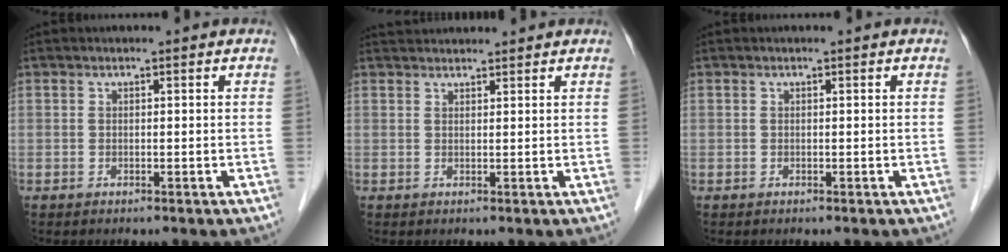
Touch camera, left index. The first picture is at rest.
{"total": 4.5, "force": [4.4, 0.5, 0.8], "torque": [-0.013, 0.038, 0.067]}
{"total": 0.0}